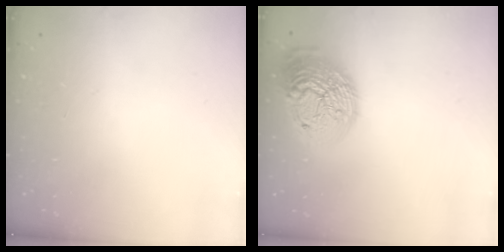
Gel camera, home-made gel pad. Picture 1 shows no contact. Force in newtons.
{"total": 22.1, "press": 22.0, "slide": 1.7}